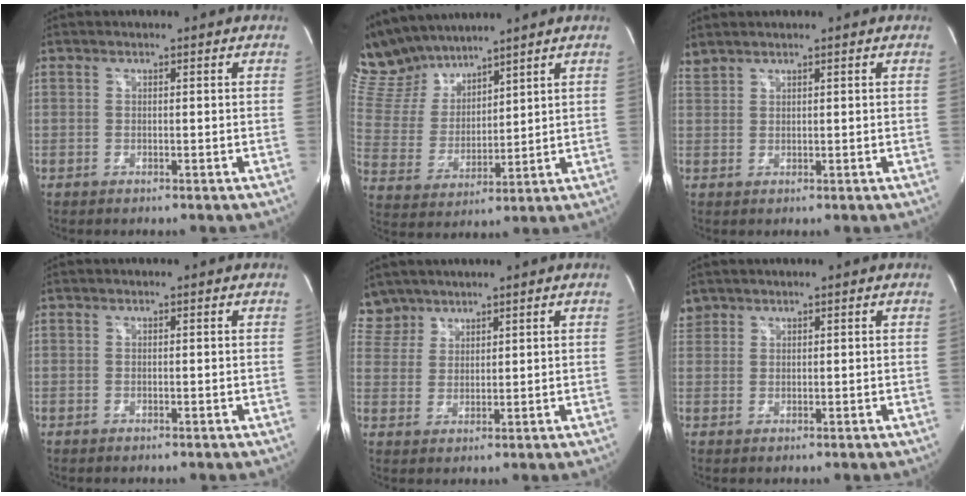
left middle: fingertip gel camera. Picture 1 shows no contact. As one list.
[{"total": 11.4, "force": [10.6, 3.3, 2.8], "torque": [-0.078, 0.019, 0.223]}, {"total": 1.7, "force": [1.7, -0.1, 0.3], "torque": [-0.015, 0.017, 0.042]}, {"total": 0.0}, {"total": 5.0, "force": [4.4, 2.4, -0.5], "torque": [0.015, 0.008, 0.091]}, {"total": 2.2, "force": [1.8, 1.2, -0.1], "torque": [0.002, 0.014, 0.037]}]